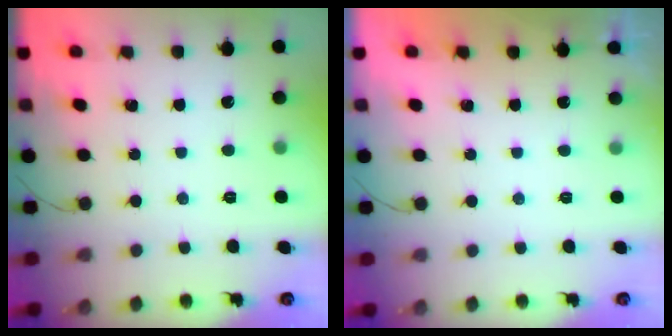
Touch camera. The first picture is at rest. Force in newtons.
{"total": 1.8, "press": 0.1, "slide": 1.8}